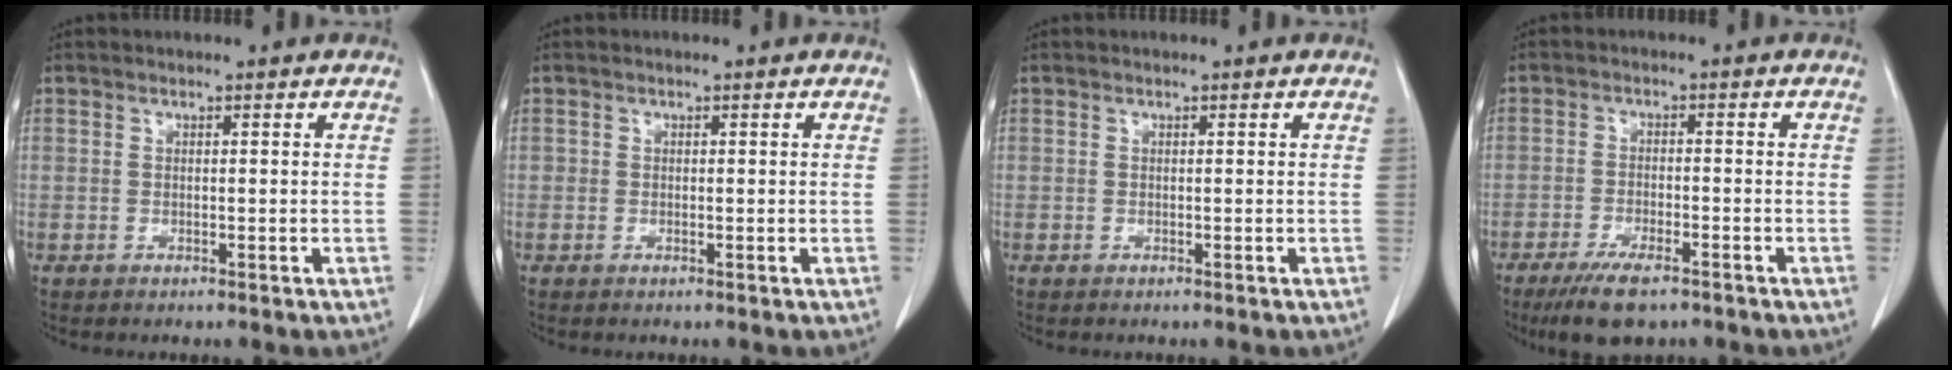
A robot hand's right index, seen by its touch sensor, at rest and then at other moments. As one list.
[{"total": 0.0}, {"total": 0.0}, {"total": 7.5, "force": [-5.4, 2.0, 4.9], "torque": [-0.086, -0.014, -0.089]}]